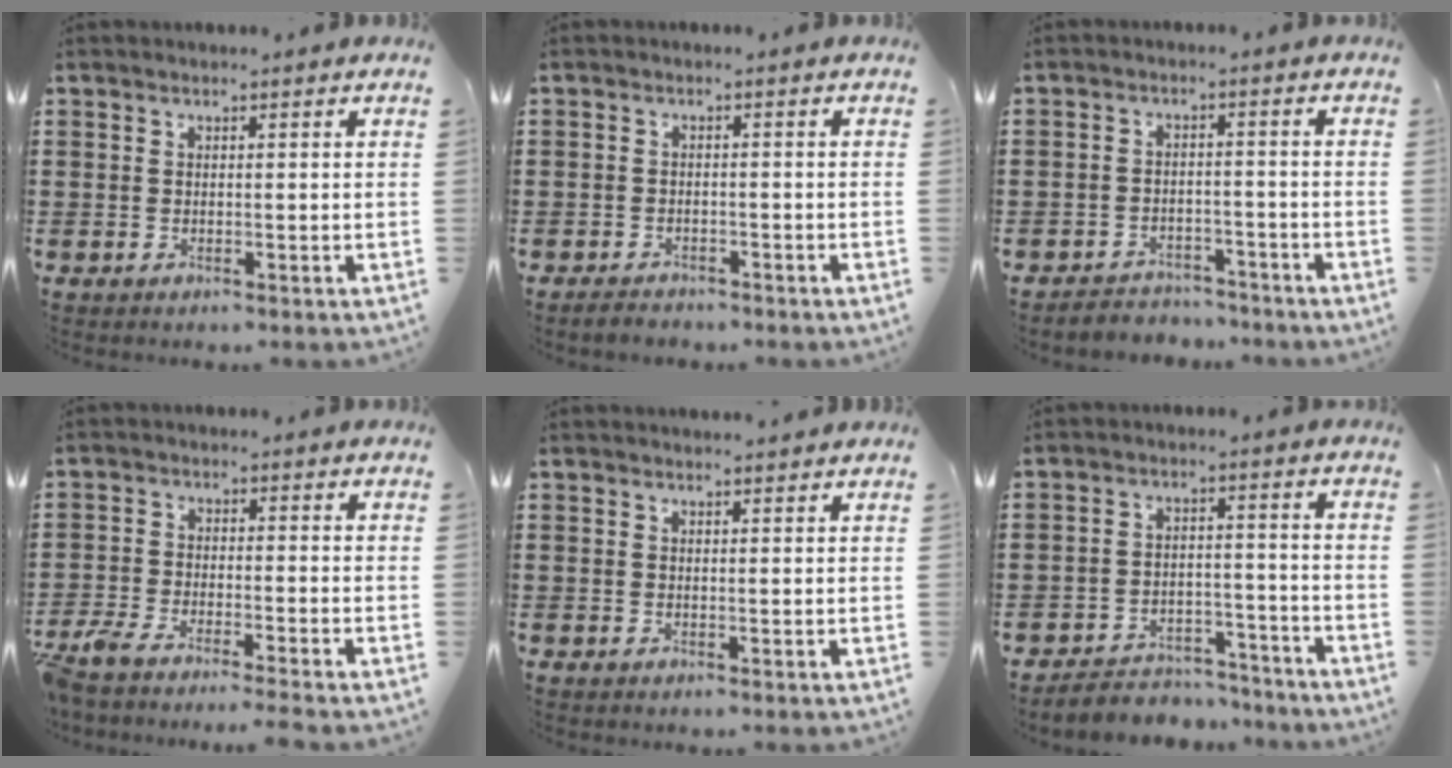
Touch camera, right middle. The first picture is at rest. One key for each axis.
{"total": 1.7, "fx": -1.6, "fy": 0.5, "fz": 0.0, "tx": -0.004, "ty": 0.001, "tz": -0.036}
{"total": 3.4, "fx": -3.3, "fy": 0.7, "fz": -0.4, "tx": -0.003, "ty": 0.001, "tz": -0.073}
{"total": 3.9, "fx": -3.7, "fy": -0.1, "fz": 1.3, "tx": -0.053, "ty": -0.016, "tz": -0.083}
{"total": 1.1, "fx": 1.1, "fy": -0.1, "fz": 0.1, "tx": -0.004, "ty": -0.004, "tz": 0.022}
{"total": 4.5, "fx": -4.4, "fy": 1.0, "fz": 0.0, "tx": -0.006, "ty": 0.009, "tz": -0.093}